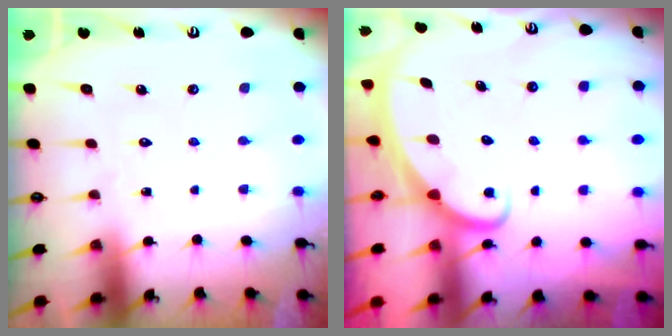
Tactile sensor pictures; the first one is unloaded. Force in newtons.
{"total": 2.5, "press": 2.5, "slide": 0.3}